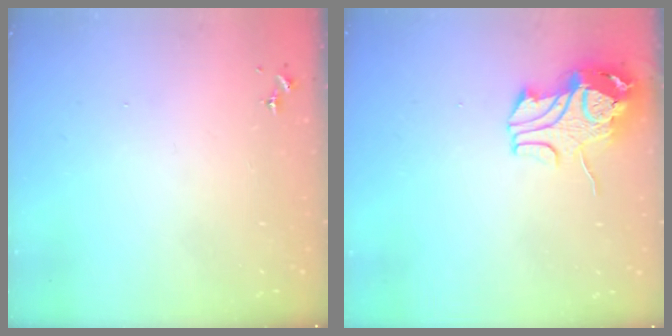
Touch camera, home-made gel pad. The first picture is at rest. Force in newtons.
{"total": 11.3, "press": 11.2, "slide": 1.8}